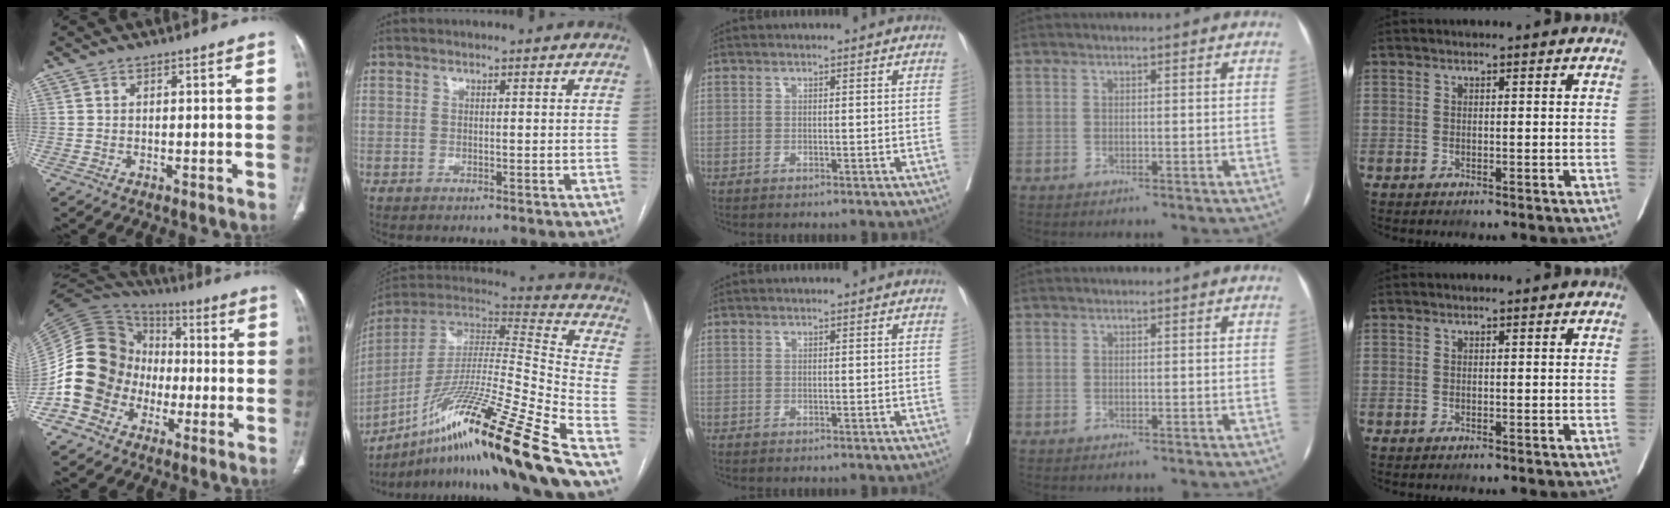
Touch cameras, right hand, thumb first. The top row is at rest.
{"thumb": {"total": 17.5, "force": [-5.1, 15.2, 6.9], "torque": [-0.119, 0.063, -0.098]}, "index": {"total": 29.9, "force": [-19.1, -0.6, 22.9], "torque": [-0.352, -0.026, -0.335]}}